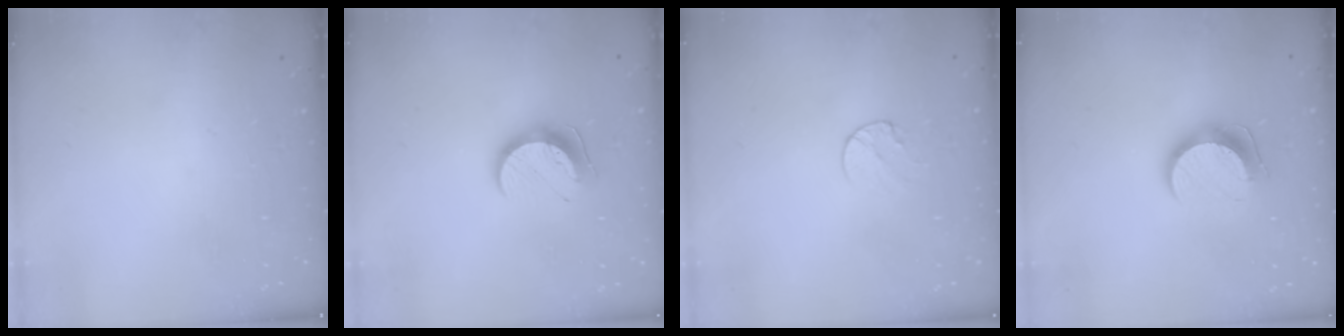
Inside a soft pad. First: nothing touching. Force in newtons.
{"total": 10.1, "press": 10.1, "slide": 0.8}
{"total": 6.0, "press": 6.0, "slide": 0.6}
{"total": 10.0, "press": 9.9, "slide": 1.2}